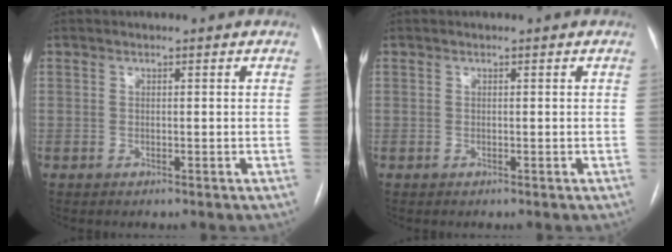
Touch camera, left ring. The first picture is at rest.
{"total": 0.0}